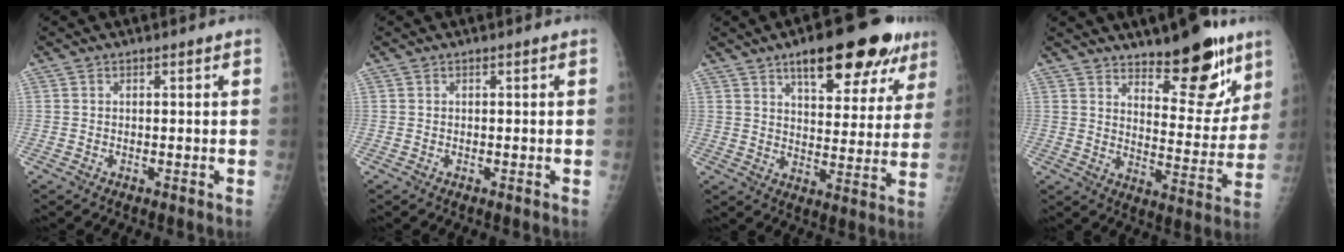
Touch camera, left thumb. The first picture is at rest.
{"total": 0.0}
{"total": 18.8, "force": [11.2, 7.5, 13.0], "torque": [-0.134, -0.030, 0.158]}
{"total": 15.4, "force": [10.6, 5.7, 9.6], "torque": [-0.077, -0.079, 0.162]}